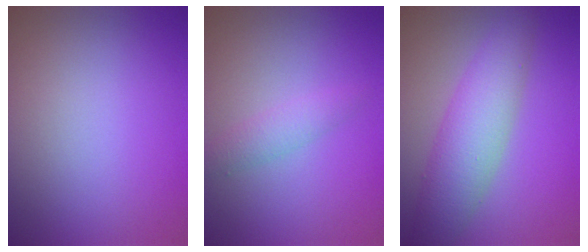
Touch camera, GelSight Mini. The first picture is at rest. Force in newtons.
{"total": 1.6, "press": 1.6, "slide": 0.0}
{"total": 5.3, "press": 5.3, "slide": 0.1}